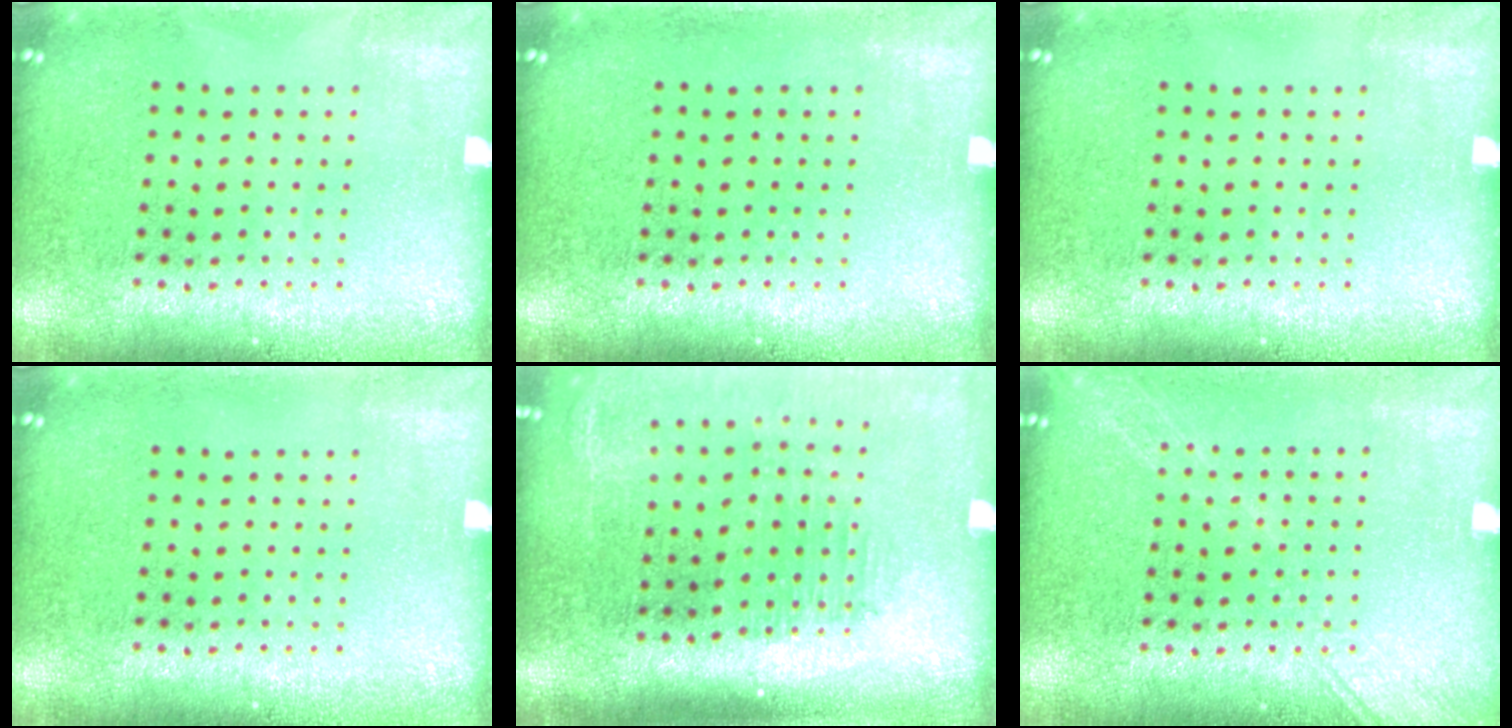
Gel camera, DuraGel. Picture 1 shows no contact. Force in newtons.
{"total": 0.0}
{"total": 0.0}
{"total": 0.0}
{"total": 2.1, "press": 1.7, "slide": 1.2}
{"total": 2.6, "press": 2.6, "slide": 0.3}